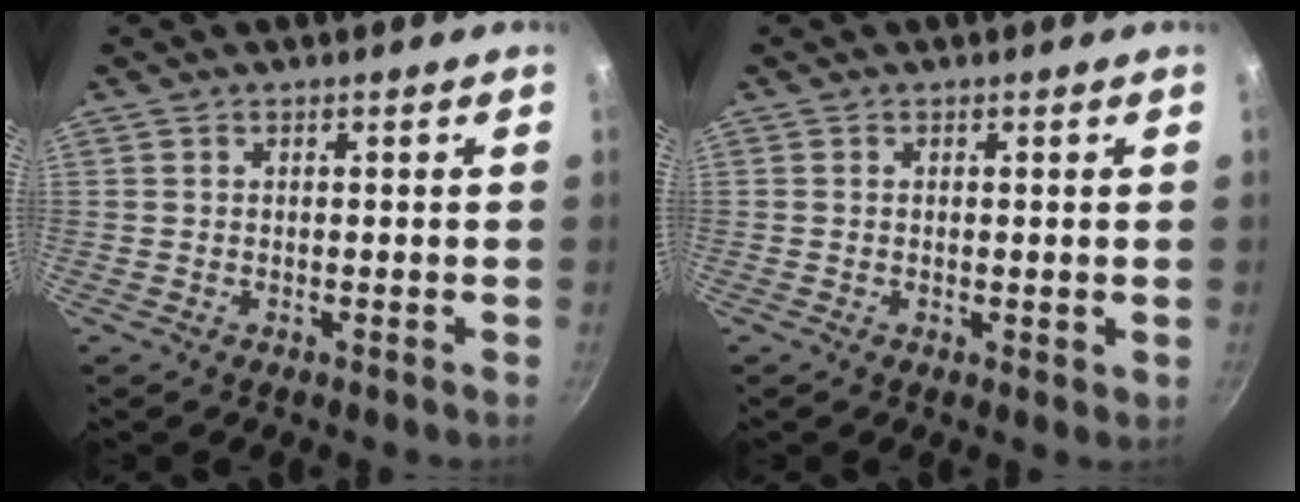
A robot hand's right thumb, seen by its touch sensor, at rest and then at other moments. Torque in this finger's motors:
{"motor_torque": [-0.36, -0.24, -0.08, -0.09, -0.01]}